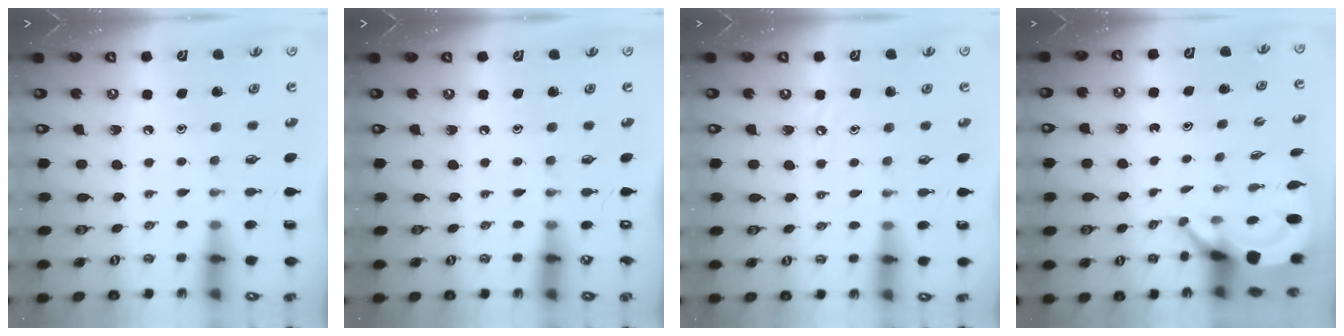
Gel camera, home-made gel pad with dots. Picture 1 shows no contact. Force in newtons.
{"total": 0.0}
{"total": 3.9, "press": 3.9, "slide": 0.5}
{"total": 5.4, "press": 5.3, "slide": 0.8}